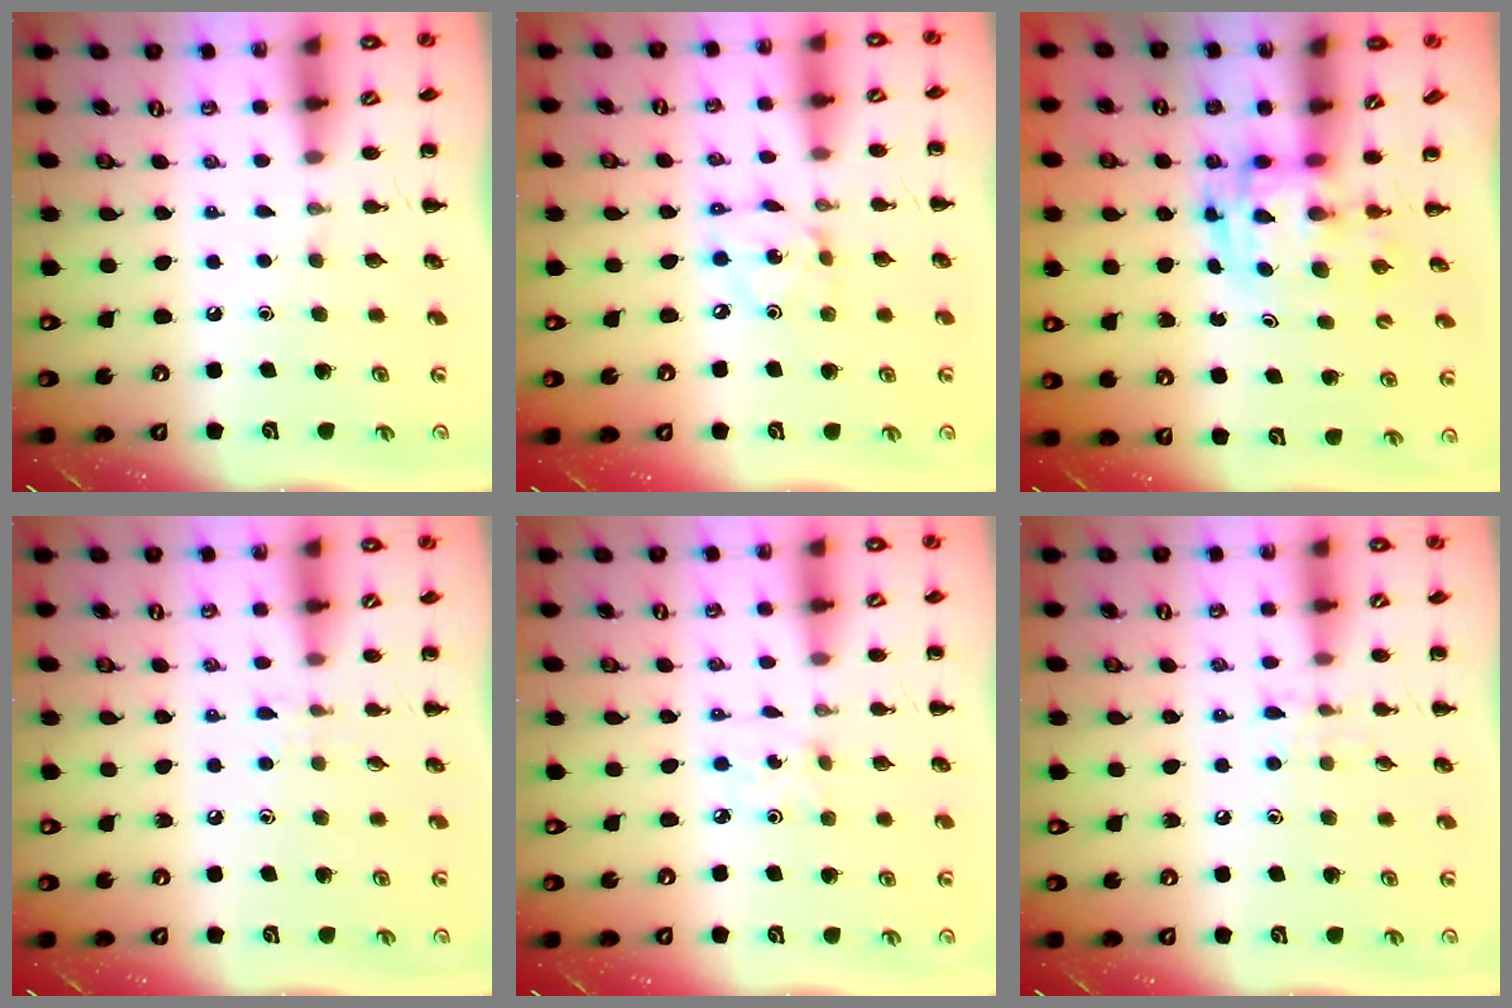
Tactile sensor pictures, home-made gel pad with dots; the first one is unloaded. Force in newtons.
{"total": 3.2, "press": 3.1, "slide": 0.5}
{"total": 2.9, "press": 2.9, "slide": 0.5}
{"total": 4.3, "press": 4.0, "slide": 1.5}
{"total": 1.7, "press": 1.6, "slide": 0.6}
{"total": 6.0, "press": 5.8, "slide": 1.6}